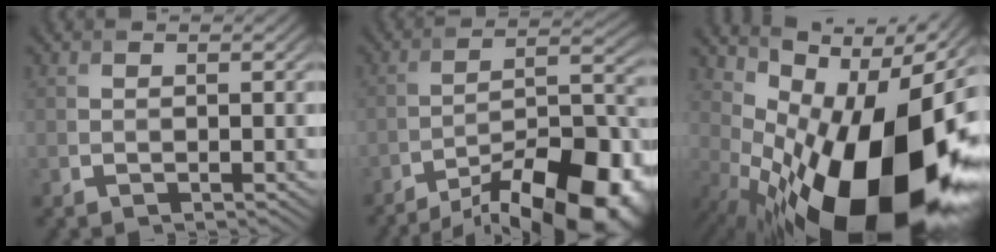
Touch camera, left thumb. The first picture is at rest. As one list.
[{"total": 18.5, "force": [-13.9, 6.1, 10.6], "torque": [-0.134, -0.015, -0.205]}, {"total": 19.5, "force": [-4.2, 9.0, 16.7], "torque": [-0.256, -0.015, -0.069]}]